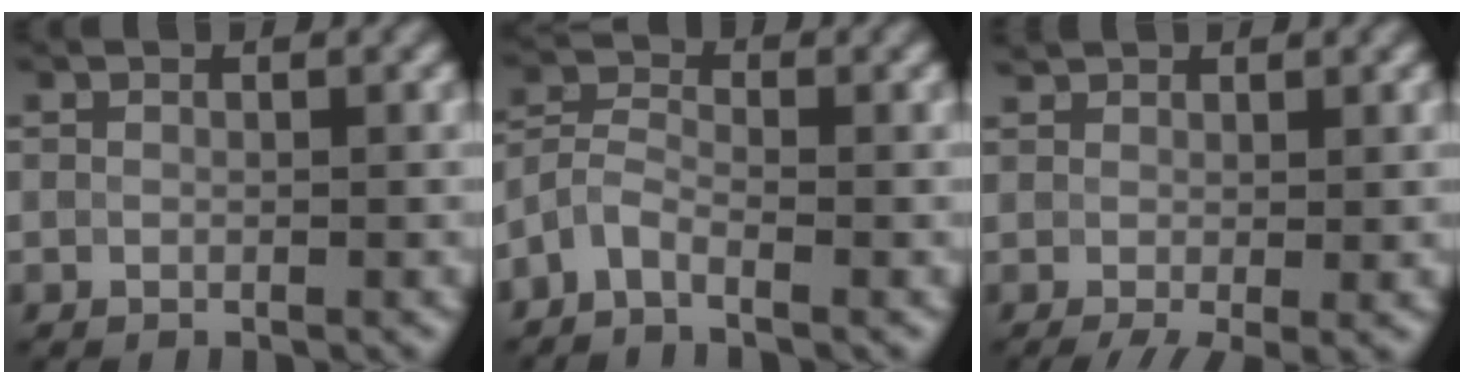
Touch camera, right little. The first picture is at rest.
{"total": 2.3, "force": [-1.7, 0.5, 1.4], "torque": [-0.039, 0.007, -0.045]}
{"total": 3.1, "force": [-0.2, 1.8, 2.5], "torque": [-0.057, -0.001, -0.005]}